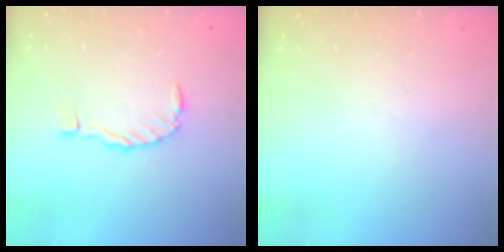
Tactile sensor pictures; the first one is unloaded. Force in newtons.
{"total": 0.0}